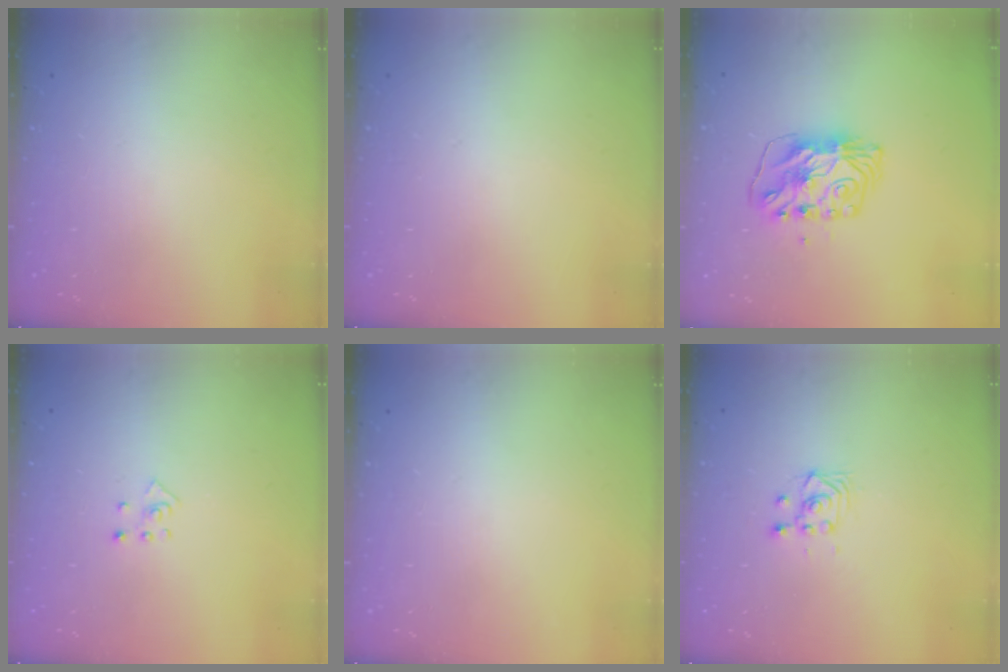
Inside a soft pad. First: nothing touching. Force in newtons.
{"total": 0.0}
{"total": 8.4, "press": 8.4, "slide": 0.8}
{"total": 3.9, "press": 3.9, "slide": 0.2}
{"total": 0.0}
{"total": 2.9, "press": 2.9, "slide": 0.6}